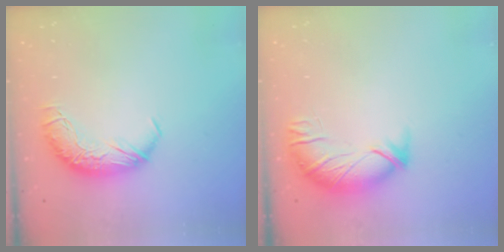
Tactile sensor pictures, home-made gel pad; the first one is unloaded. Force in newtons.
{"total": 3.5, "press": 2.4, "slide": 2.5}